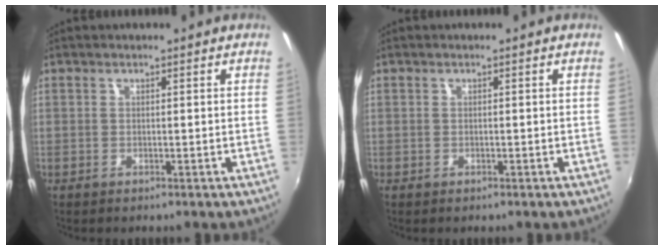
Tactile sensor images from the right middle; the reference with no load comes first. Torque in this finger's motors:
{"motor_torque": [-1.13, -0.46, 0.02, 0.00]}